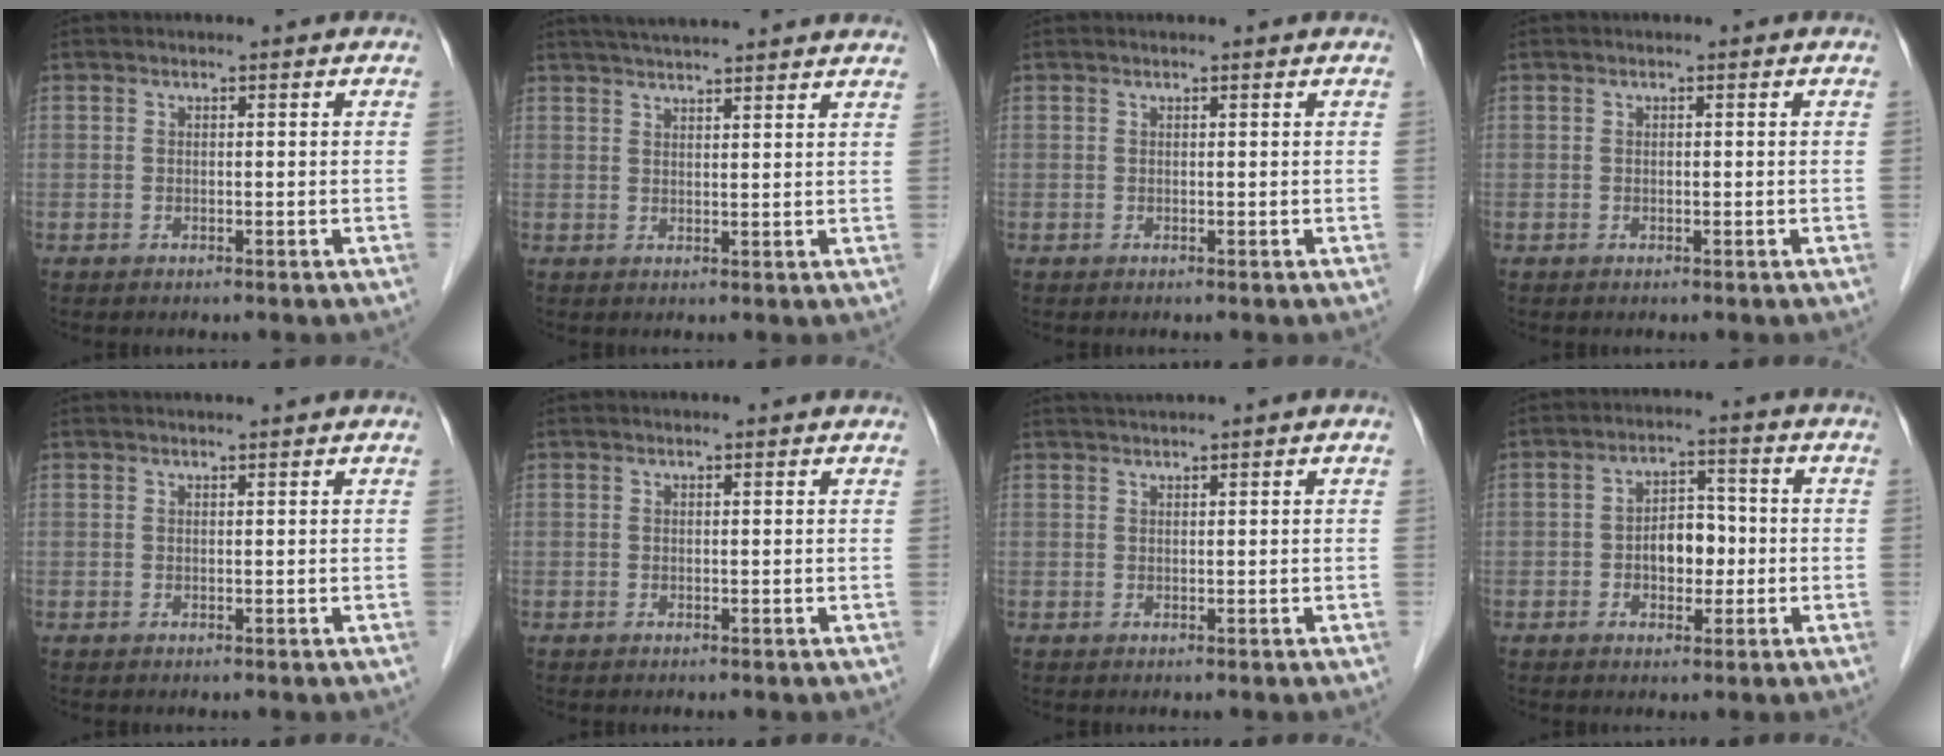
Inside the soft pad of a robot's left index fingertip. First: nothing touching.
{"total": 12.5, "force": [11.3, 0.6, 5.4], "torque": [-0.084, 0.034, 0.145]}
{"total": 0.7, "force": [0.7, 0.0, 0.2], "torque": [-0.004, 0.005, 0.008]}
{"total": 0.0}
{"total": 2.2, "force": [2.0, -0.2, 0.7], "torque": [-0.006, 0.016, 0.032]}
{"total": 1.3, "force": [1.2, 0.1, 0.3], "torque": [-0.010, 0.010, 0.014]}
{"total": 1.9, "force": [1.6, -0.4, 0.9], "torque": [-0.016, 0.015, 0.033]}
{"total": 5.5, "force": [-0.9, 3.3, 4.2], "torque": [-0.072, 0.017, -0.015]}